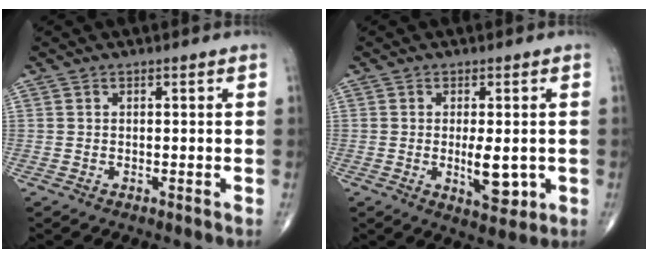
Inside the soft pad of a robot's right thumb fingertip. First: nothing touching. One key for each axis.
{"total": 6.8, "fx": -0.9, "fy": 2.8, "fz": 6.1, "tx": -0.084, "ty": -0.011, "tz": -0.007}